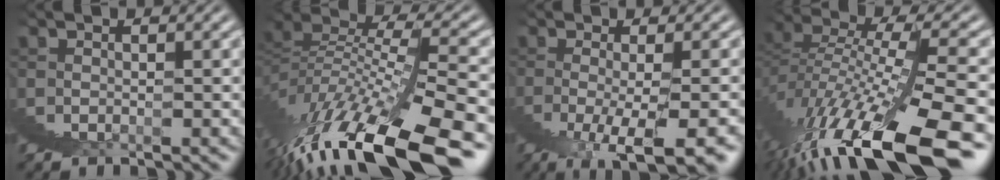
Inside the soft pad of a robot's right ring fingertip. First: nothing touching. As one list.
[{"total": 8.5, "force": [1.1, 2.2, 8.2], "torque": [-0.131, 0.007, 0.021]}, {"total": 3.6, "force": [0.1, -0.6, 3.5], "torque": [-0.064, 0.006, 0.003]}, {"total": 7.5, "force": [1.2, 1.8, 7.2], "torque": [-0.128, 0.004, 0.024]}]